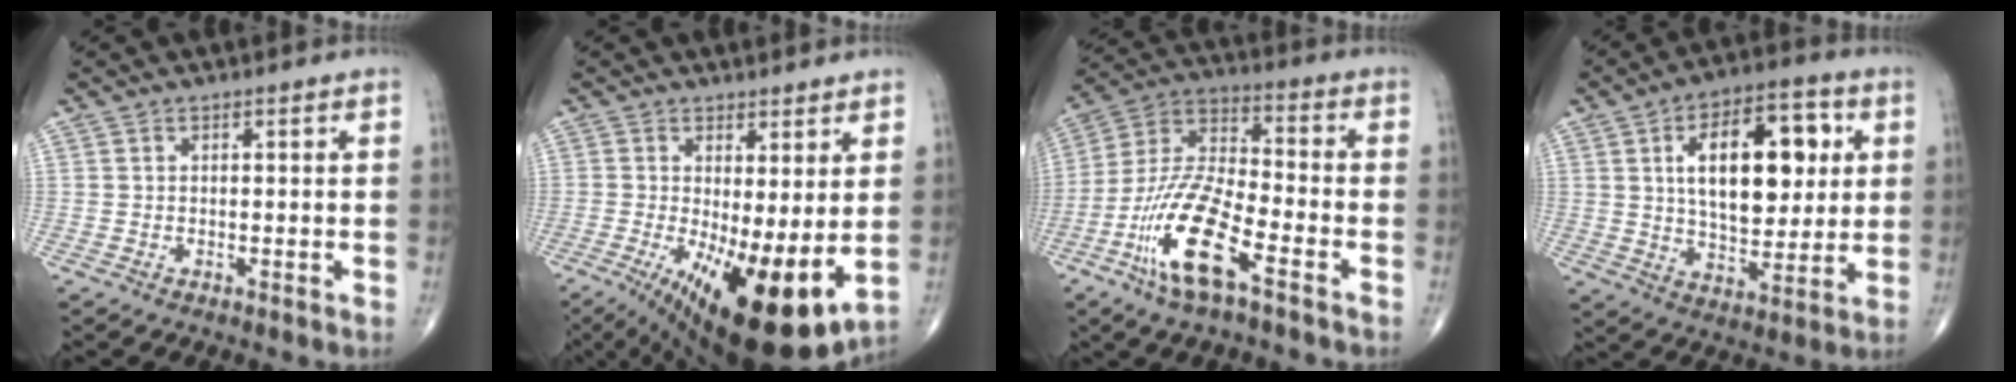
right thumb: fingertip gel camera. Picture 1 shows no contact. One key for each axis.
{"total": 15.5, "fx": -2.2, "fy": 5.1, "fz": 14.5, "tx": -0.231, "ty": -0.031, "tz": -0.014}
{"total": 16.1, "fx": -7.9, "fy": 4.8, "fz": 13.2, "tx": -0.277, "ty": 0.040, "tz": -0.152}
{"total": 19.2, "fx": 4.4, "fy": 10.1, "fz": 15.8, "tx": -0.207, "ty": -0.002, "tz": 0.070}